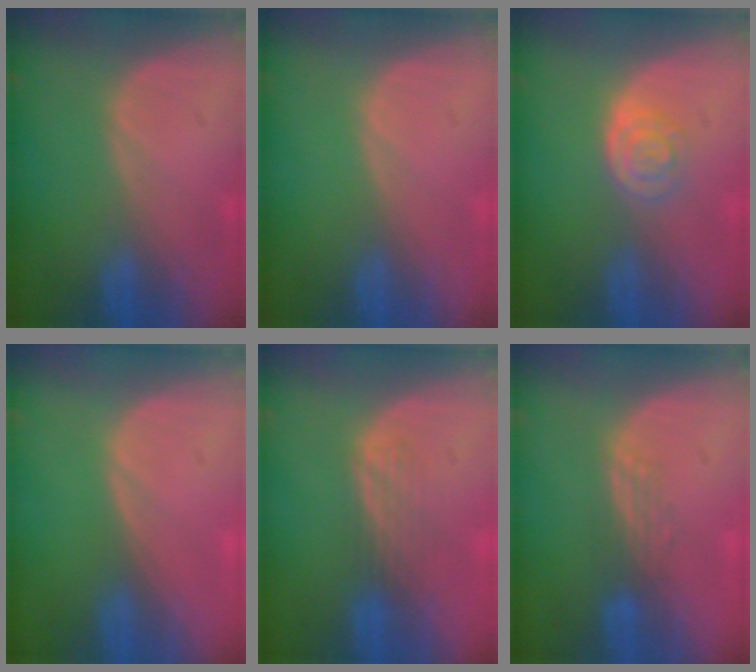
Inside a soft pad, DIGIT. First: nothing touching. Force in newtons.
{"total": 0.0}
{"total": 4.0, "press": 3.7, "slide": 1.7}
{"total": 0.0}
{"total": 3.4, "press": 3.0, "slide": 1.6}
{"total": 2.8, "press": 2.4, "slide": 1.4}